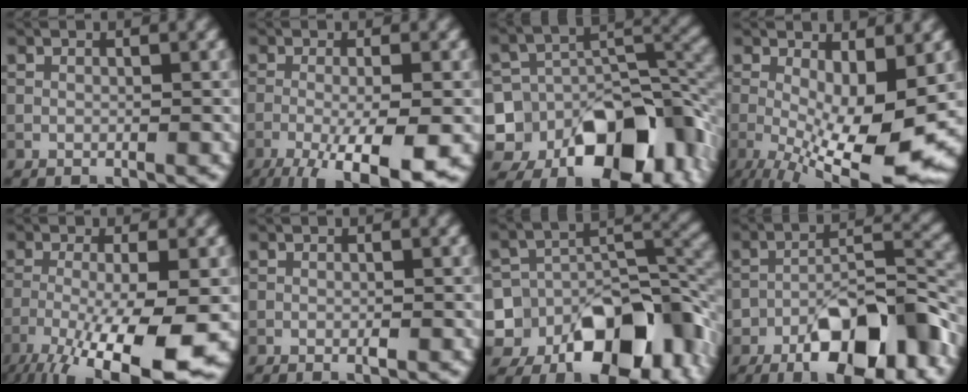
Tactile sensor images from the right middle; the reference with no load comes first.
{"total": 8.7, "force": [-4.1, 2.1, 7.4], "torque": [-0.113, -0.008, -0.065]}
{"total": 15.2, "force": [-7.5, 10.5, 8.1], "torque": [-0.139, 0.016, -0.100]}
{"total": 11.9, "force": [-2.5, 3.9, 10.9], "torque": [-0.181, -0.022, -0.030]}
{"total": 11.0, "force": [-5.2, 2.3, 9.4], "torque": [-0.162, -0.018, -0.083]}
{"total": 0.5, "force": [-0.2, 0.1, 0.5], "torque": [-0.008, -0.001, -0.003]}
{"total": 13.8, "force": [-7.0, 8.9, 7.9], "torque": [-0.125, 0.018, -0.098]}
{"total": 10.4, "force": [-5.9, 4.2, 7.5], "torque": [-0.111, 0.009, -0.096]}